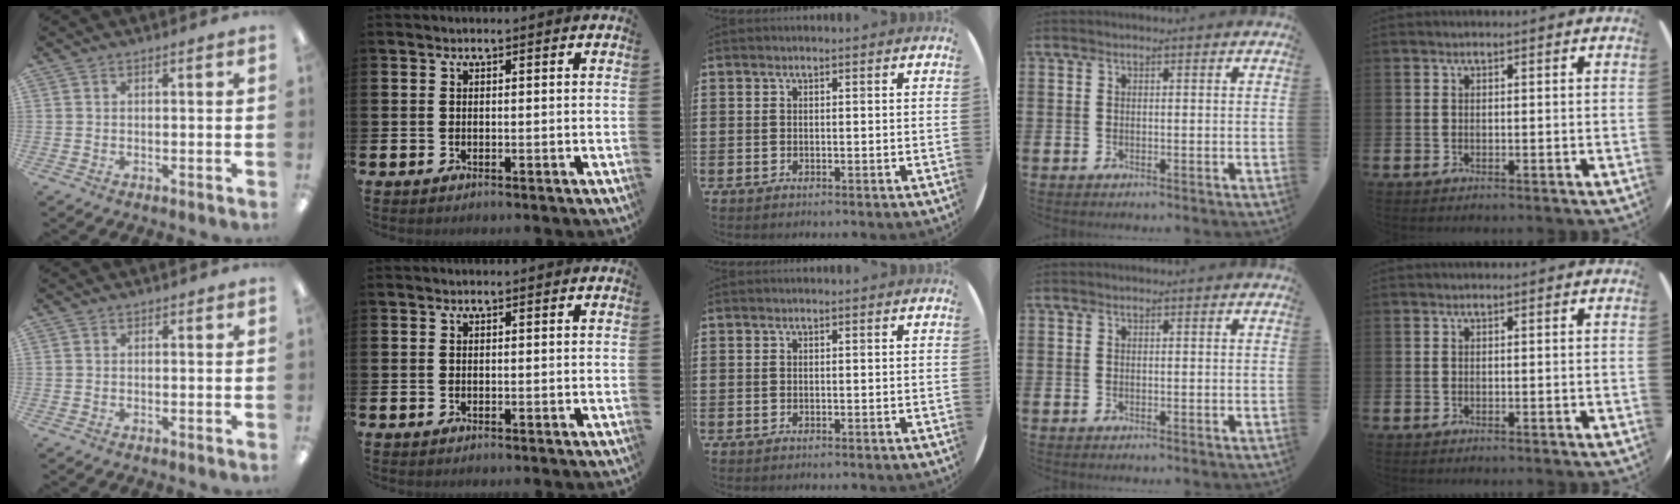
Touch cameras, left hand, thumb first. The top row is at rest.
{}